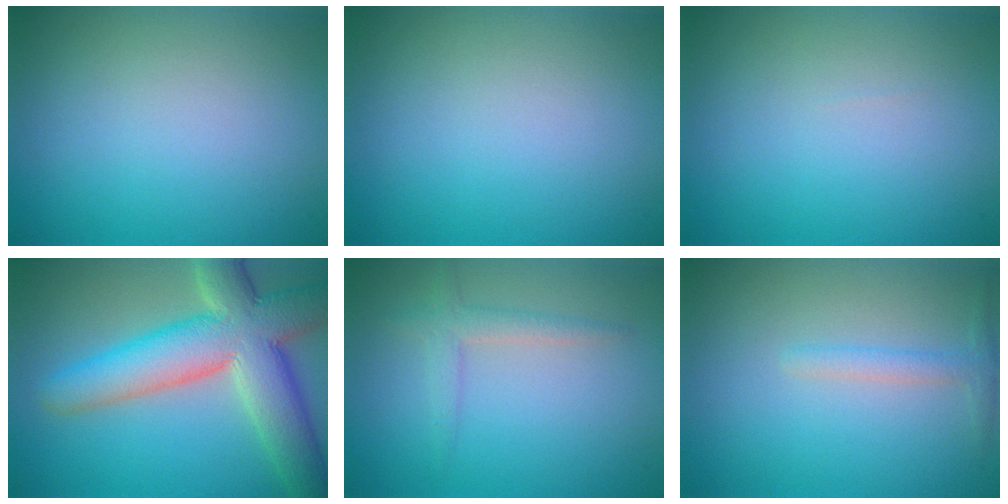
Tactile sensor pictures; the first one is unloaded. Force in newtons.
{"total": 0.0}
{"total": 0.0}
{"total": 10.2, "press": 10.2, "slide": 0.8}
{"total": 1.9, "press": 1.9, "slide": 0.1}
{"total": 1.5, "press": 1.5, "slide": 0.0}